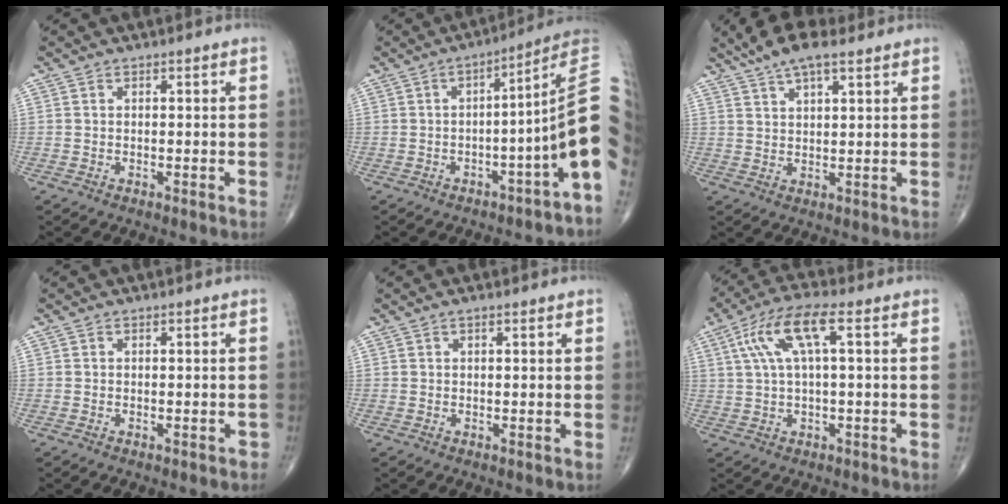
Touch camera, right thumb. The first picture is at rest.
{"total": 9.7, "force": [-1.6, -1.6, 9.4], "torque": [-0.119, 0.035, -0.030]}
{"total": 8.2, "force": [5.8, 2.6, 5.2], "torque": [-0.090, -0.005, 0.103]}
{"total": 0.6, "force": [-0.4, 0.4, 0.2], "torque": [0.005, 0.005, -0.005]}
{"total": 0.7, "force": [0.5, -0.1, 0.5], "torque": [-0.011, 0.002, 0.007]}
{"total": 9.5, "force": [2.6, 2.5, 8.8], "torque": [-0.199, 0.028, 0.051]}